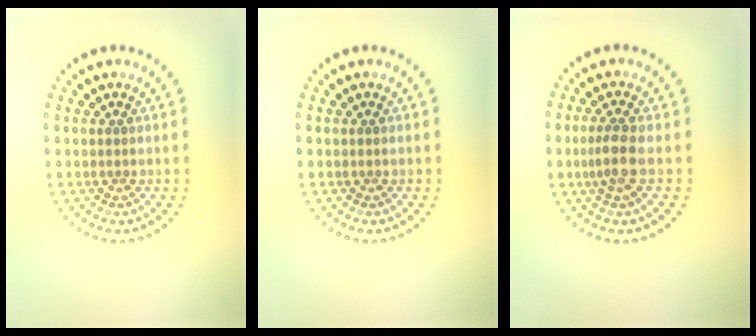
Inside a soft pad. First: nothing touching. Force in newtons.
{"total": 0.0}
{"total": 2.4, "press": 2.0, "slide": 1.2}